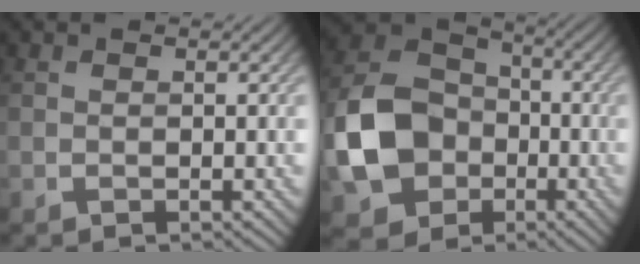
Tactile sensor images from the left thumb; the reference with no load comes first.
{"total": 12.3, "force": [-3.1, 9.7, 6.9], "torque": [-0.167, -0.001, -0.078]}